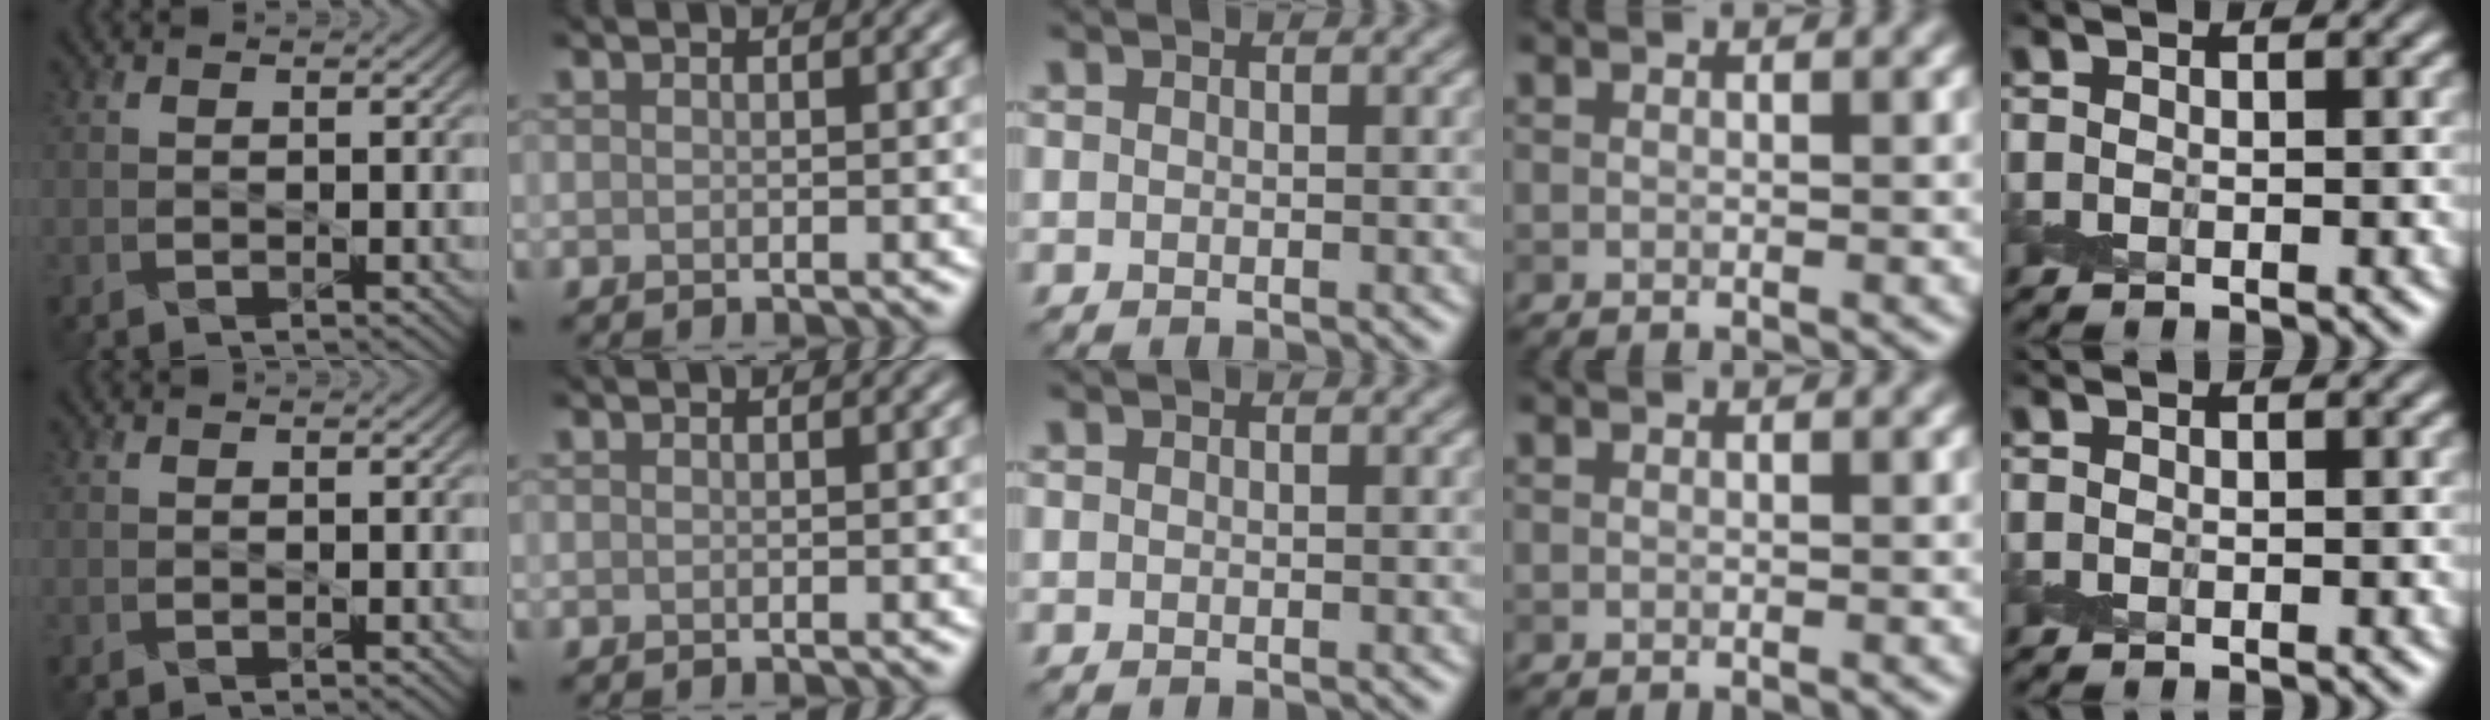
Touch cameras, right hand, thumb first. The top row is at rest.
{}